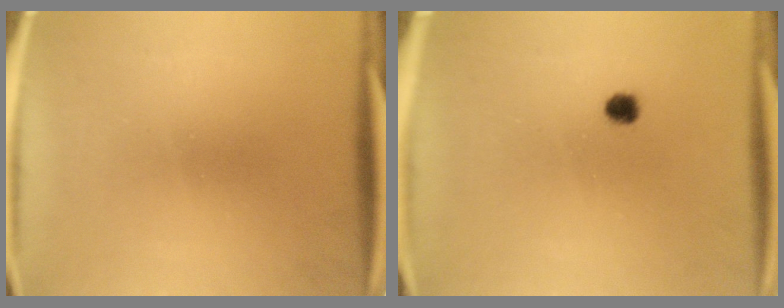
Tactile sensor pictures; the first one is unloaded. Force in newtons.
{"total": 2.0}